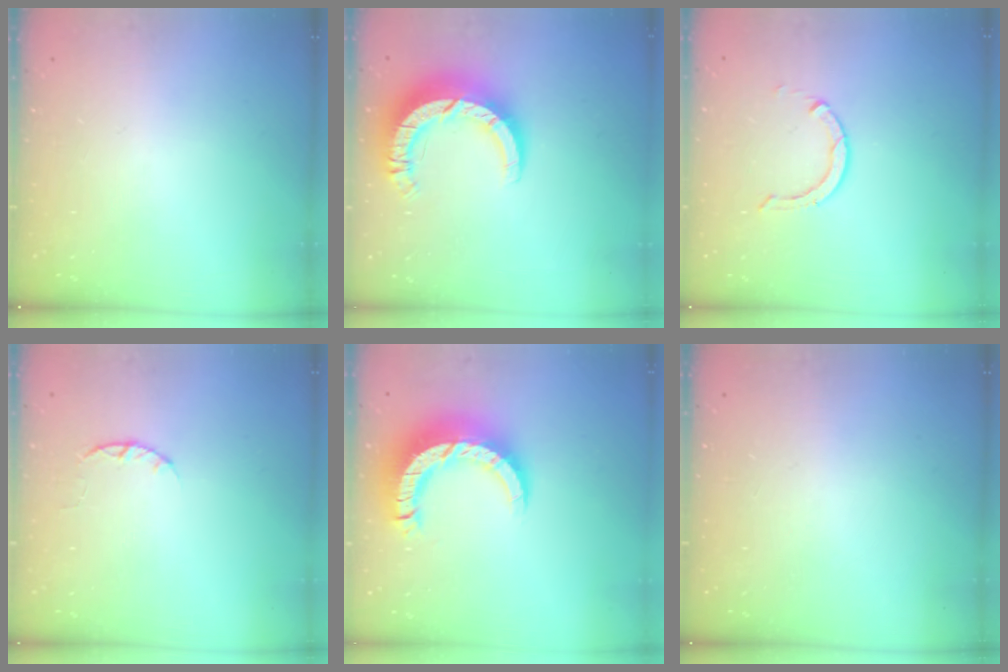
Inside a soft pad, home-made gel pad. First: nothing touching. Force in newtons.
{"total": 11.5, "press": 11.5, "slide": 1.0}
{"total": 2.9, "press": 2.9, "slide": 0.4}
{"total": 2.5, "press": 2.4, "slide": 0.4}
{"total": 12.9, "press": 12.9, "slide": 1.3}
{"total": 2.2, "press": 2.2, "slide": 0.1}